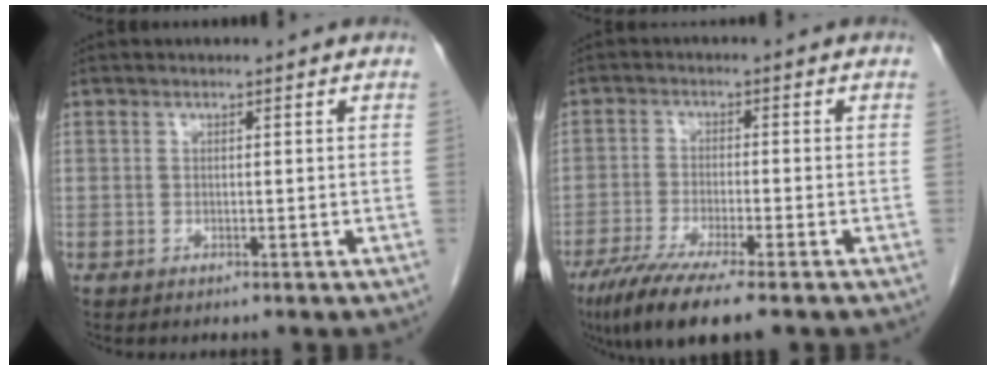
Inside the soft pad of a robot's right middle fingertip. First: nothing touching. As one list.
[{"total": 9.4, "force": [-6.5, 0.4, 6.8], "torque": [-0.119, -0.026, -0.108]}]